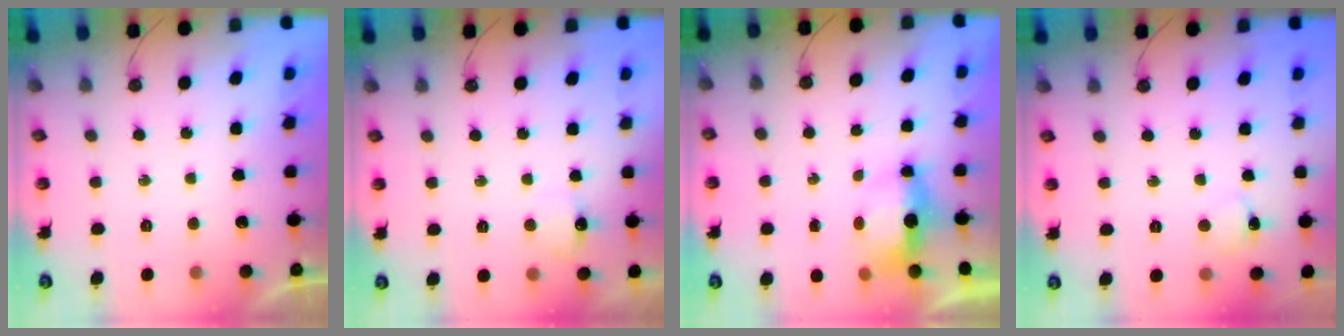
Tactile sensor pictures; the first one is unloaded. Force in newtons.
{"total": 7.6, "press": 5.8, "slide": 4.9}
{"total": 12.3, "press": 7.4, "slide": 9.8}
{"total": 2.7, "press": 2.6, "slide": 0.5}